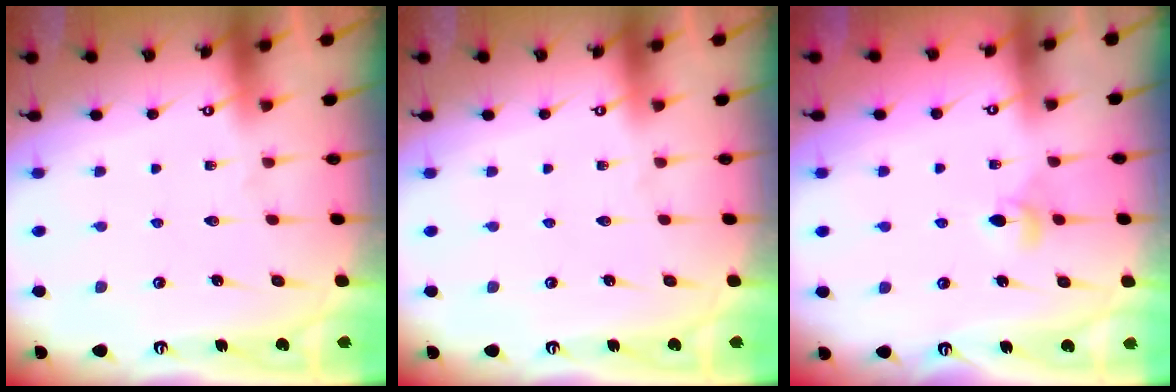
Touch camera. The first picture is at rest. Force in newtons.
{"total": 0.0}
{"total": 3.9, "press": 3.8, "slide": 0.9}